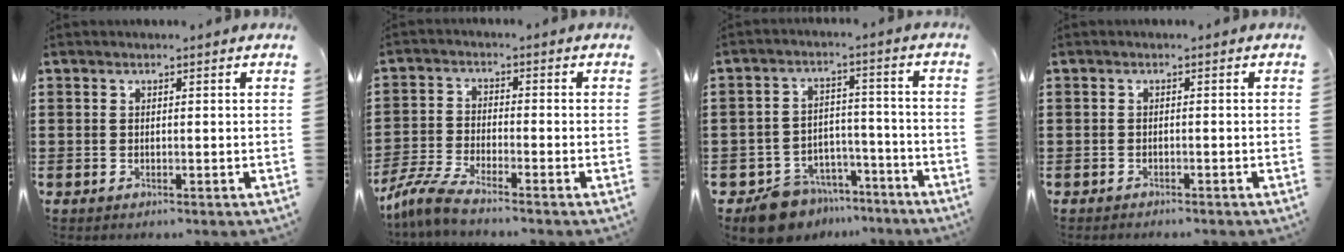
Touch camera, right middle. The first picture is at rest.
{"total": 5.0, "force": [-4.4, 0.4, 2.3], "torque": [-0.067, -0.011, -0.092]}
{"total": 7.8, "force": [-7.2, 3.0, 0.9], "torque": [-0.021, 0.034, -0.140]}
{"total": 0.9, "force": [-0.9, 0.2, 0.0], "torque": [-0.002, 0.003, -0.021]}